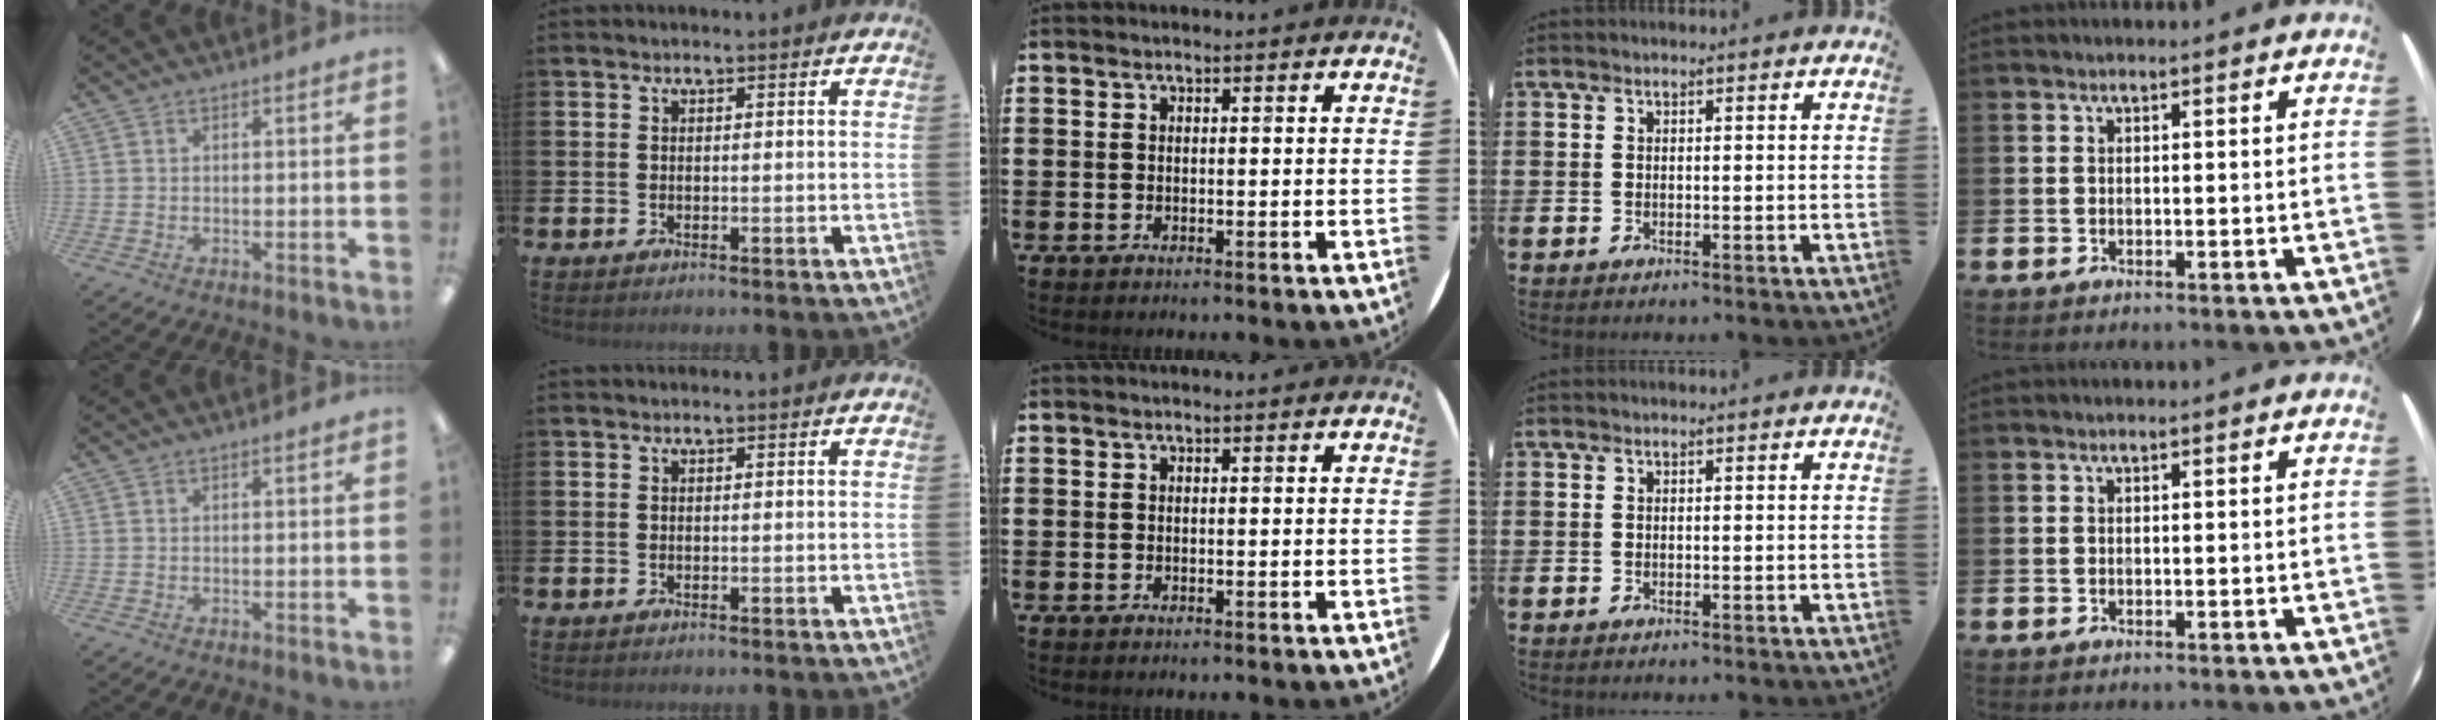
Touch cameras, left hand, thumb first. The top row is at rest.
{}